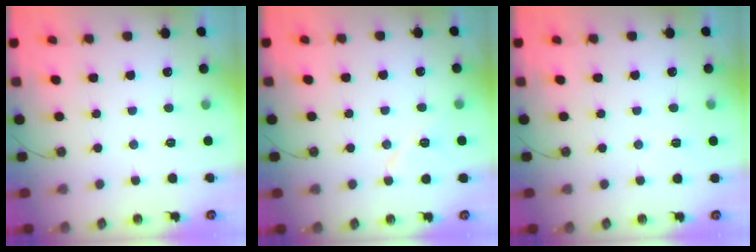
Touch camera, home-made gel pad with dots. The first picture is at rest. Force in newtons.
{"total": 7.3, "press": 7.2, "slide": 1.2}
{"total": 2.3, "press": 1.3, "slide": 1.9}